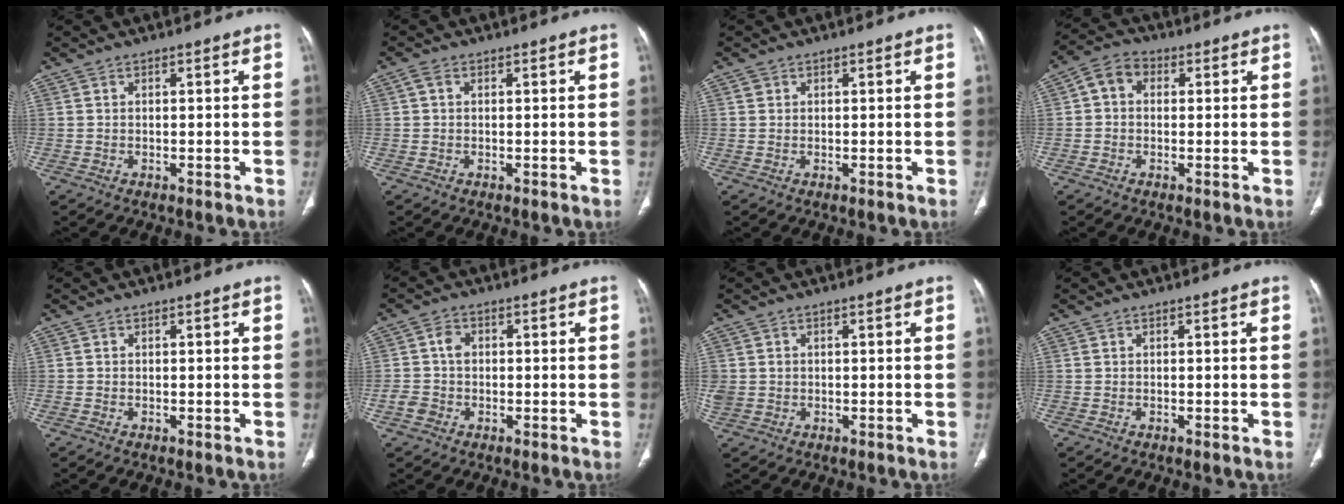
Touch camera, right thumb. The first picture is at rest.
{"total": 1.4, "force": [0.3, 1.0, 1.0], "torque": [-0.021, 0.008, 0.006]}
{"total": 0.9, "force": [0.3, 0.8, 0.2], "torque": [0.005, 0.000, 0.005]}
{"total": 5.4, "force": [0.7, 4.3, 3.2], "torque": [-0.044, 0.017, 0.002]}
{"total": 0.0}
{"total": 4.0, "force": [-0.5, 3.6, 1.9], "torque": [-0.027, 0.018, -0.013]}
{"total": 3.4, "force": [0.1, 3.0, 1.6], "torque": [-0.043, 0.009, 0.013]}
{"total": 0.0}